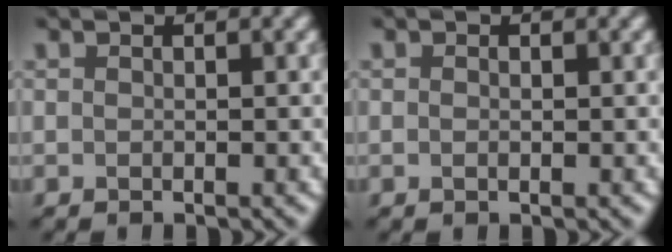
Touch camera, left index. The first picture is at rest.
{"total": 0.5, "force": [0.0, 0.3, 0.4], "torque": [-0.010, -0.002, -0.001]}